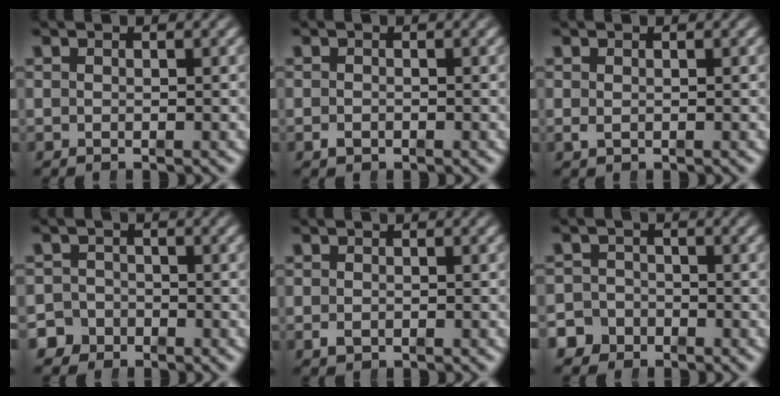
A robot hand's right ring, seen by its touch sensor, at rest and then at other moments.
{"total": 0.7, "force": [-0.6, 0.1, 0.3], "torque": [-0.005, -0.006, -0.006]}
{"total": 0.0}
{"total": 4.2, "force": [-2.7, 3.1, 0.3], "torque": [-0.008, -0.019, -0.047]}
{"total": 0.8, "force": [-0.6, 0.3, 0.5], "torque": [-0.012, -0.009, -0.003]}
{"total": 3.9, "force": [-2.7, 2.8, 0.4], "torque": [-0.008, -0.019, -0.045]}